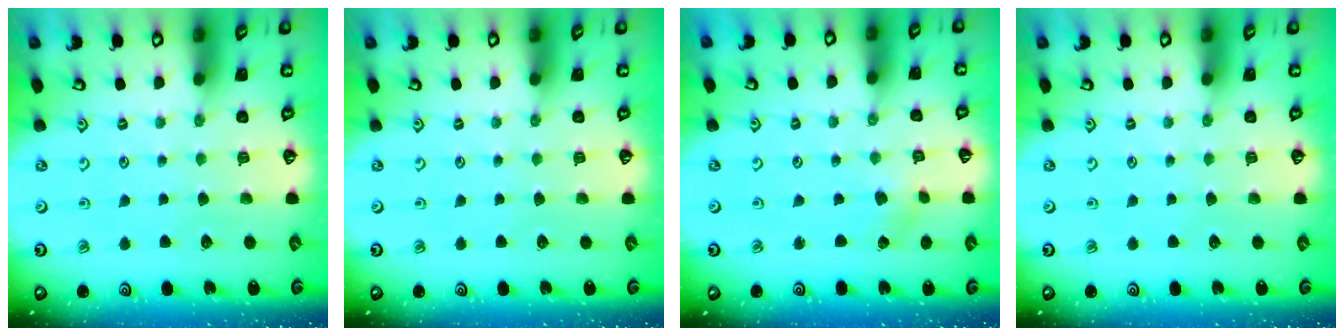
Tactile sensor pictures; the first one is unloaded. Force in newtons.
{"total": 0.0}
{"total": 1.1, "press": 1.1, "slide": 0.1}
{"total": 0.0}